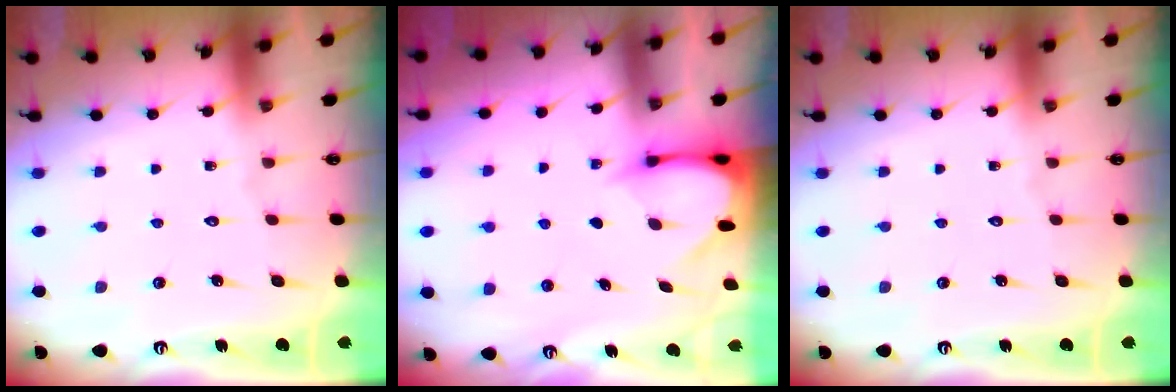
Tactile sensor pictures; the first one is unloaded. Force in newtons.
{"total": 3.4, "press": 3.4, "slide": 0.3}
{"total": 0.0}